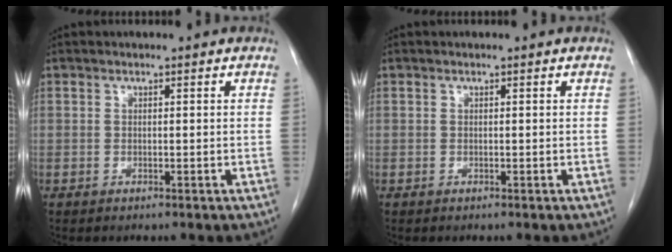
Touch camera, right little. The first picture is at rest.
{"total": 0.0}